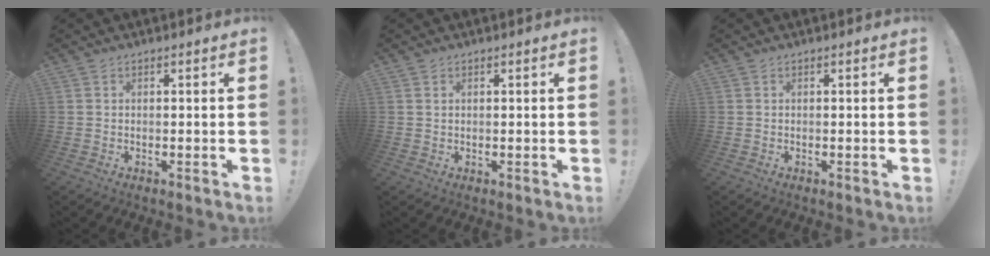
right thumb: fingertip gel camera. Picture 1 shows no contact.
{"total": 0.8, "force": [0.5, 0.3, 0.5], "torque": [-0.014, 0.002, 0.011]}
{"total": 0.0}